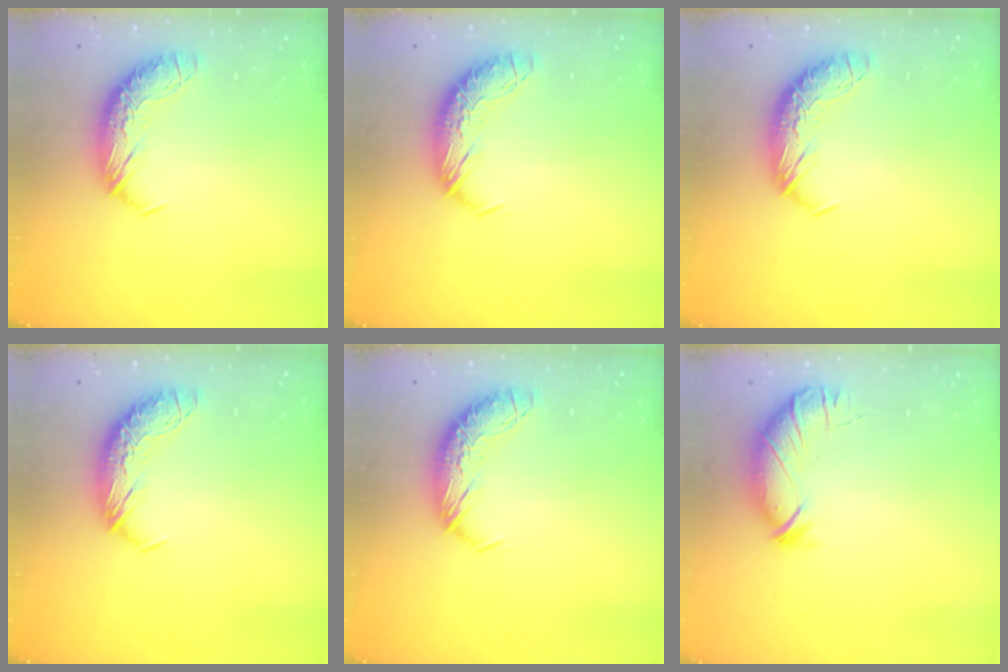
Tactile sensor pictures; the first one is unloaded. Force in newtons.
{"total": 0.0}
{"total": 0.0}
{"total": 0.0}
{"total": 0.0}
{"total": 3.6, "press": 3.5, "slide": 0.8}